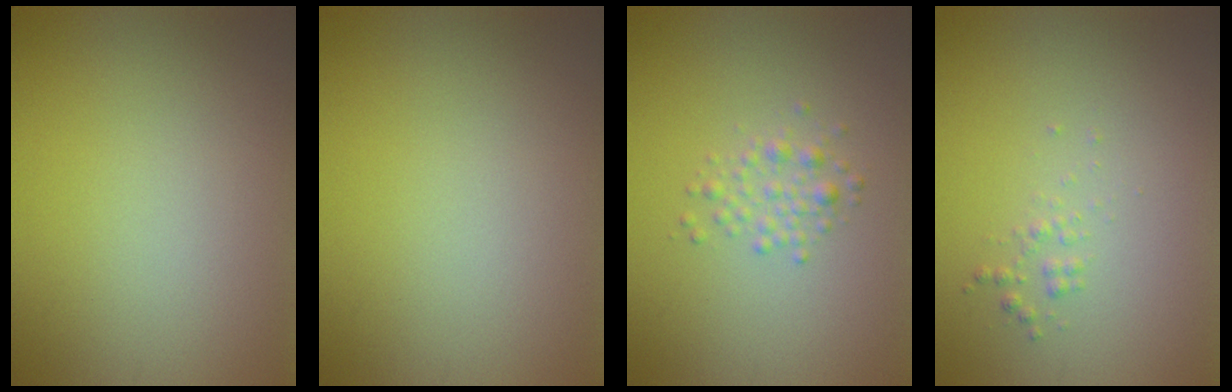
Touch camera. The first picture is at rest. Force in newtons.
{"total": 0.0}
{"total": 1.6, "press": 1.6, "slide": 0.0}
{"total": 0.7, "press": 0.7, "slide": 0.0}